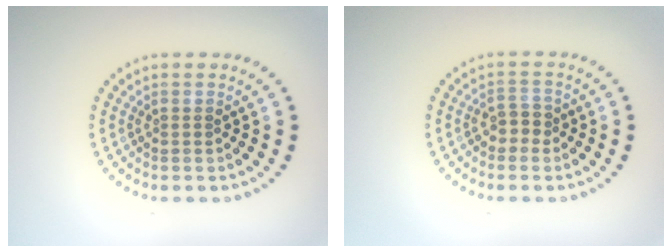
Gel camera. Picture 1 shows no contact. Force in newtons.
{"total": 1.8, "press": 1.7, "slide": 0.8}